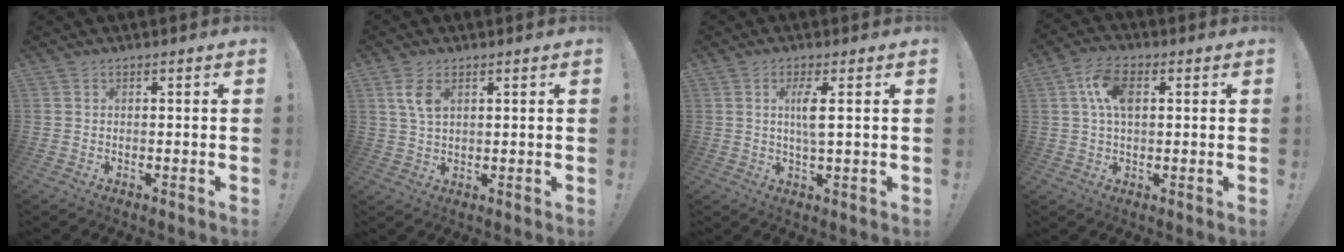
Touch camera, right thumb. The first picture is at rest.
{"total": 5.6, "force": [2.4, 2.8, 4.2], "torque": [-0.079, -0.009, 0.042]}
{"total": 5.3, "force": [1.3, 0.5, 5.1], "torque": [-0.088, -0.009, 0.015]}
{"total": 8.7, "force": [2.2, 4.8, 6.9], "torque": [-0.125, 0.007, 0.041]}